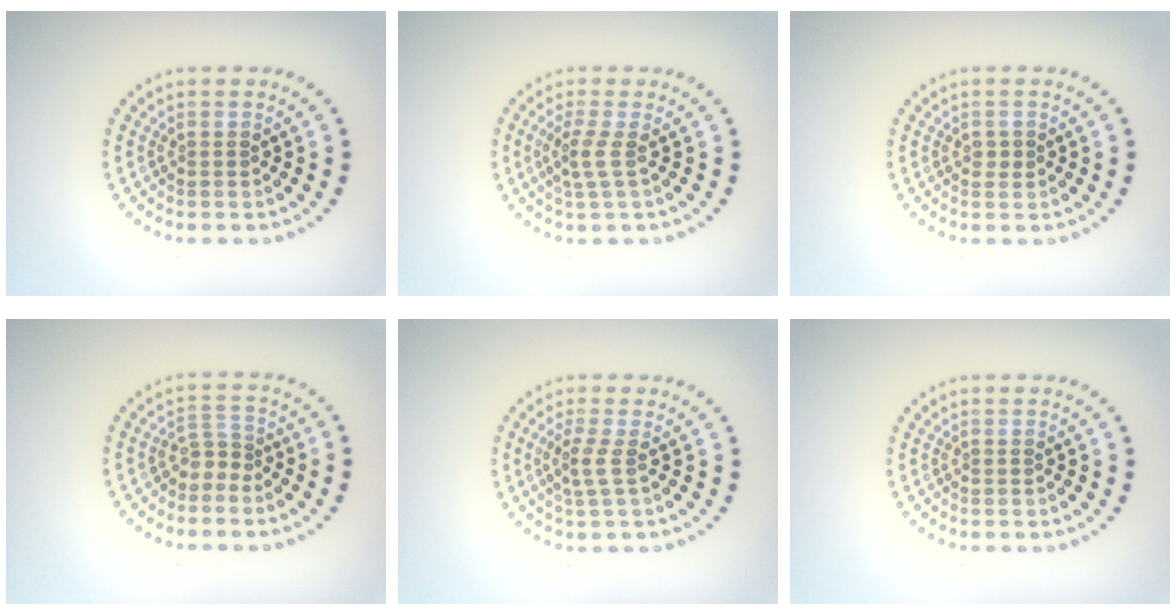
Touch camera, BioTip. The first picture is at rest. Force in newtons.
{"total": 1.8, "press": 1.3, "slide": 1.2}
{"total": 0.9, "press": 0.9, "slide": 0.0}
{"total": 1.7, "press": 1.2, "slide": 1.3}
{"total": 1.8, "press": 1.4, "slide": 1.2}
{"total": 0.0}